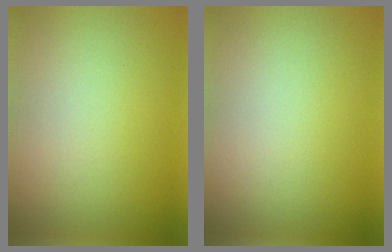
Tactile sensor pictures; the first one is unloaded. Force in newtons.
{"total": 0.0}